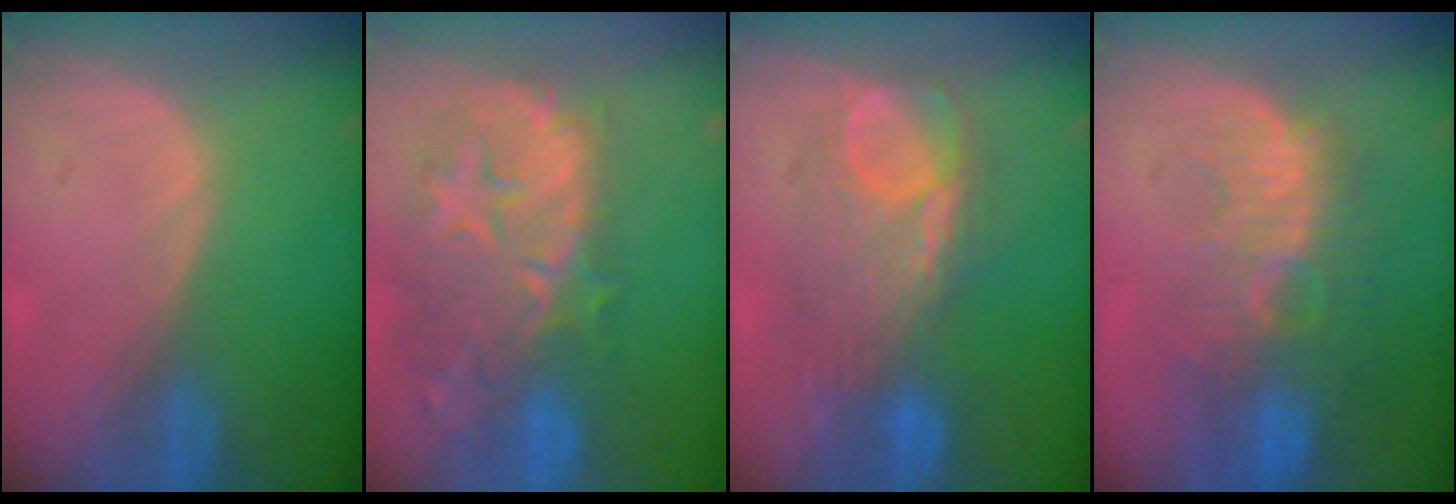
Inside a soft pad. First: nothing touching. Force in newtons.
{"total": 12.4, "press": 11.2, "slide": 5.3}
{"total": 8.3, "press": 8.3, "slide": 0.2}
{"total": 10.8, "press": 9.4, "slide": 5.3}